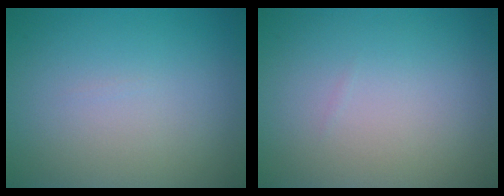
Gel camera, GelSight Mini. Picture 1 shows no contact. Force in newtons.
{"total": 0.0}